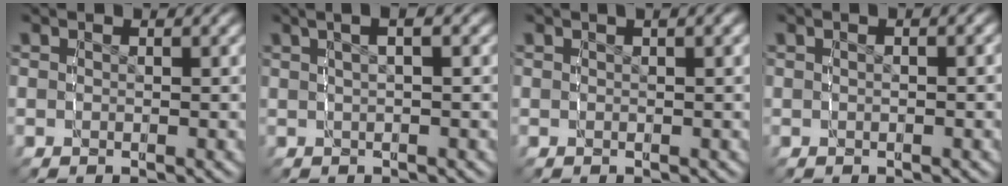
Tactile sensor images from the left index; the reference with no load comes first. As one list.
[{"total": 4.4, "force": [2.3, 1.5, 3.4], "torque": [-0.035, 0.029, 0.027]}, {"total": 1.2, "force": [0.7, -0.2, 0.9], "torque": [-0.008, 0.008, 0.011]}, {"total": 0.8, "force": [-0.1, 0.0, 0.8], "torque": [-0.014, 0.002, 0.001]}]